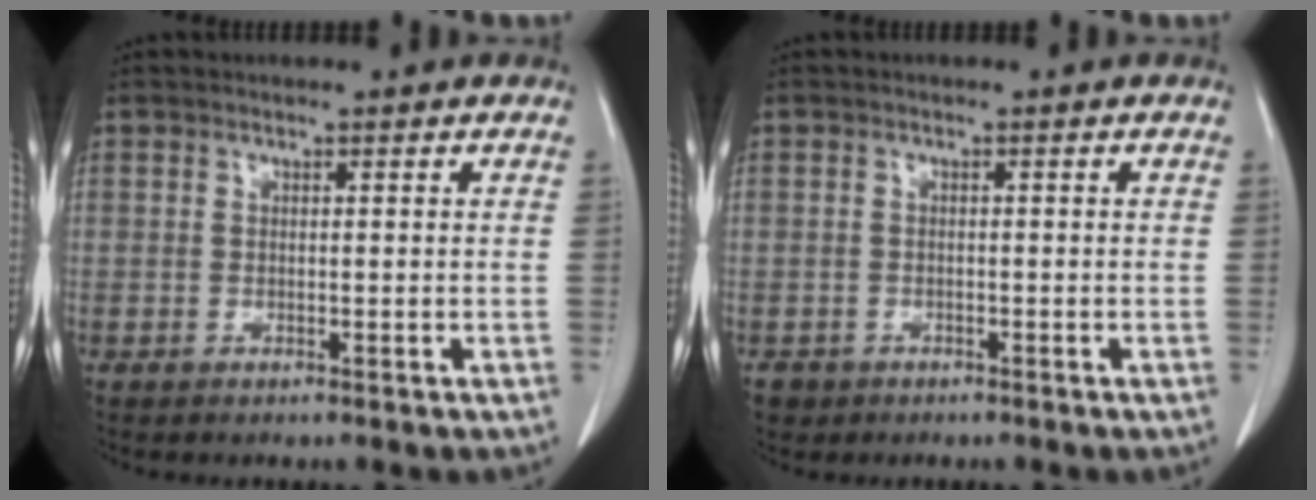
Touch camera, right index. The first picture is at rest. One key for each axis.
{"total": 1.8, "fx": -1.0, "fy": 1.5, "fz": -0.1, "tx": -0.007, "ty": 0.006, "tz": -0.018}